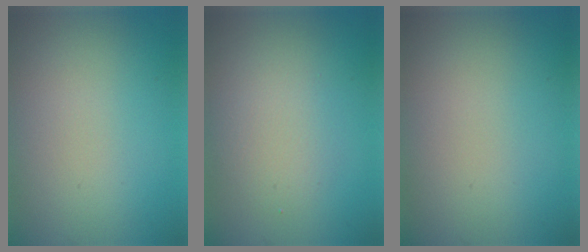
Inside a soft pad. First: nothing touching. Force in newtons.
{"total": 2.5, "press": 2.5, "slide": 0.1}
{"total": 0.0}